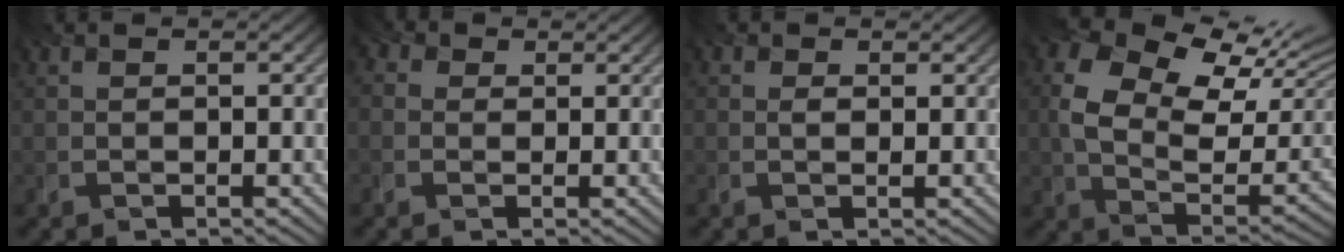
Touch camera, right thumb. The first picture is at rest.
{"total": 2.5, "force": [0.6, 2.3, 0.9], "torque": [-0.034, 0.005, 0.004]}
{"total": 0.7, "force": [0.3, 0.5, 0.5], "torque": [-0.013, -0.003, 0.005]}
{"total": 15.5, "force": [6.0, 9.2, 11.0], "torque": [-0.222, 0.013, 0.111]}